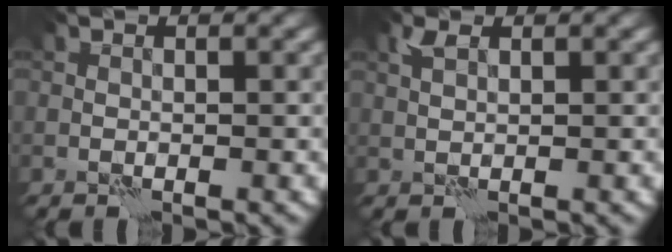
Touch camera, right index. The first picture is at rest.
{"total": 1.1, "force": [0.9, 0.3, 0.6], "torque": [-0.018, 0.003, 0.017]}